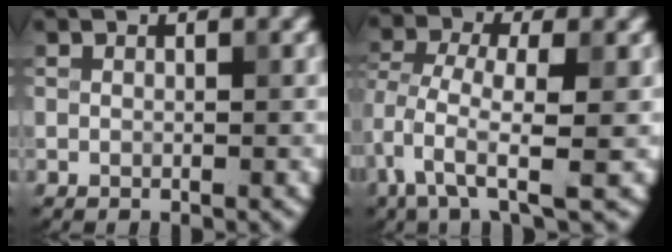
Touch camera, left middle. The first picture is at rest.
{"total": 4.7, "force": [-1.5, 1.5, 4.2], "torque": [-0.084, 0.000, -0.038]}